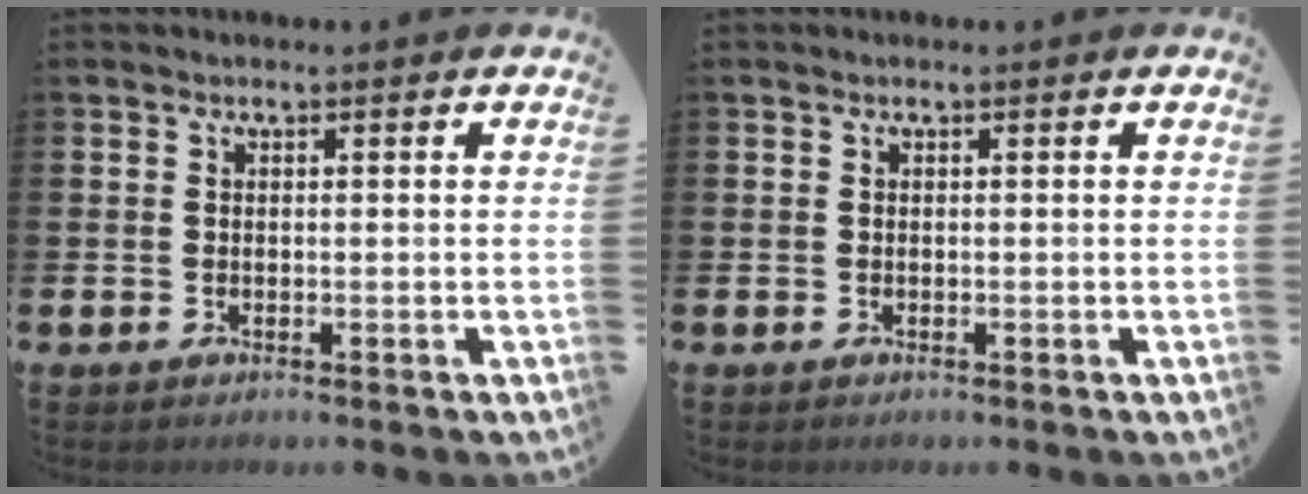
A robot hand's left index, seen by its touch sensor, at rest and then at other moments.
{"total": 0.0}